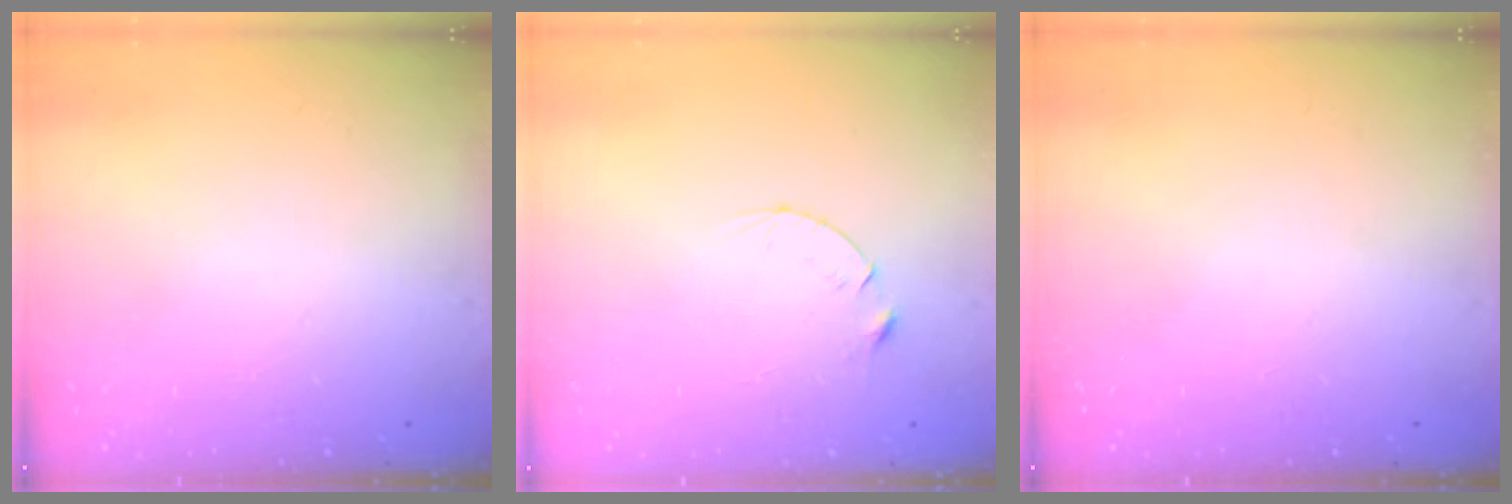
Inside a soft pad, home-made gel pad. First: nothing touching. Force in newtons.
{"total": 4.1, "press": 4.0, "slide": 0.4}
{"total": 0.0}